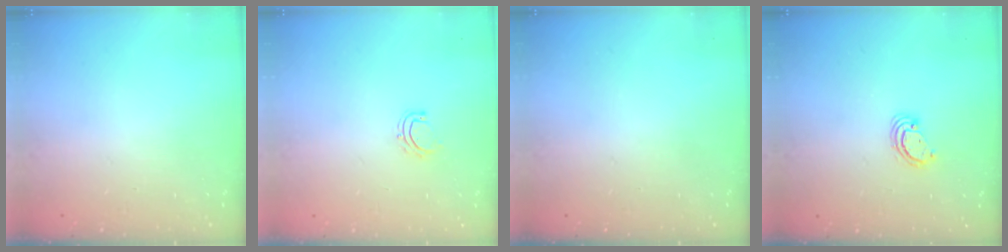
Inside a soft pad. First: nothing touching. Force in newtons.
{"total": 4.8, "press": 4.7, "slide": 0.7}
{"total": 0.0}
{"total": 2.9, "press": 2.9, "slide": 0.3}